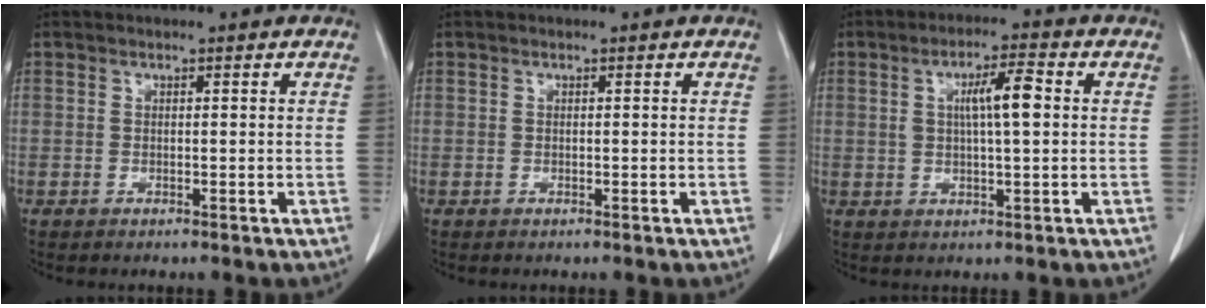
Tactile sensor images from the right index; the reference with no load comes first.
{"total": 0.0}
{"total": 6.4, "force": [1.1, 1.1, 6.2], "torque": [-0.107, 0.009, 0.020]}